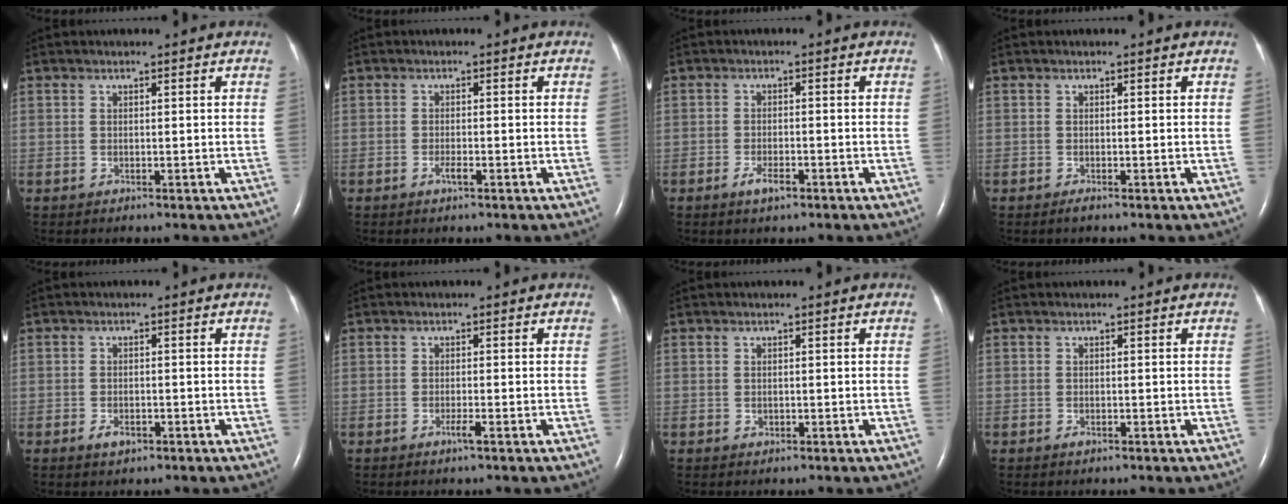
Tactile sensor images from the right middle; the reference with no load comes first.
{"total": 1.4, "force": [-0.8, 0.2, 1.1], "torque": [-0.025, -0.001, -0.014]}
{"total": 2.7, "force": [-1.7, 0.8, 2.0], "torque": [-0.041, 0.000, -0.030]}
{"total": 0.5, "force": [-0.4, 0.0, 0.3], "torque": [-0.007, -0.001, -0.007]}
{"total": 2.1, "force": [-1.2, 1.1, 1.3], "torque": [-0.027, 0.001, -0.017]}
{"total": 1.4, "force": [-0.8, -0.1, 1.1], "torque": [-0.025, -0.002, -0.015]}
{"total": 0.5, "force": [-0.2, 0.4, 0.3], "torque": [-0.006, 0.001, -0.003]}
{"total": 0.7, "force": [-0.4, 0.4, 0.3], "torque": [-0.005, 0.001, -0.005]}